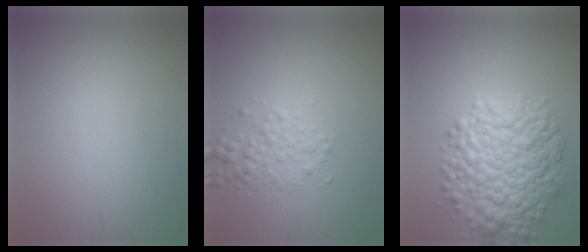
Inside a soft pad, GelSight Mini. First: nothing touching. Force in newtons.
{"total": 2.4, "press": 2.4, "slide": 0.0}
{"total": 8.0, "press": 8.0, "slide": 0.2}